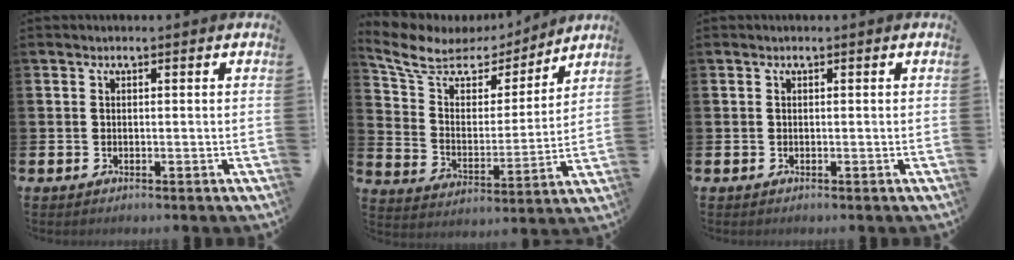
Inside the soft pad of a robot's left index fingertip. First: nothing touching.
{"total": 8.2, "force": [6.6, 4.2, 2.3], "torque": [-0.093, -0.037, 0.118]}
{"total": 0.0}